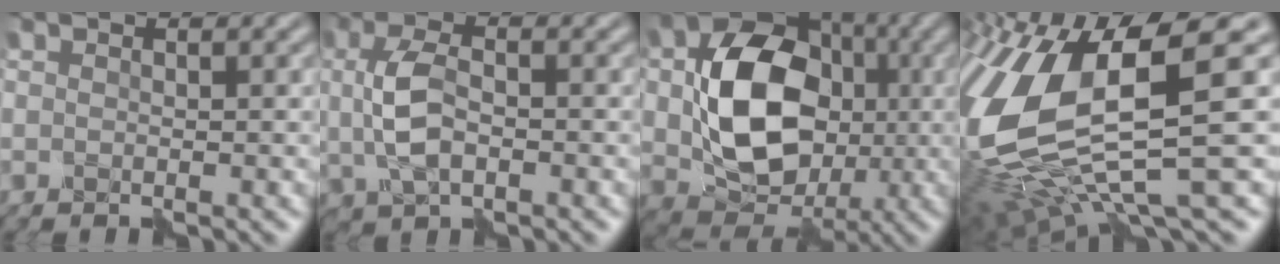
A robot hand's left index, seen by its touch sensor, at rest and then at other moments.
{"total": 4.1, "force": [0.1, 2.2, 3.5], "torque": [-0.080, 0.004, -0.001]}
{"total": 11.7, "force": [-0.3, 8.7, 7.8], "torque": [-0.137, 0.000, 0.001]}
{"total": 14.7, "force": [-0.1, 5.6, 13.6], "torque": [-0.294, -0.010, 0.009]}